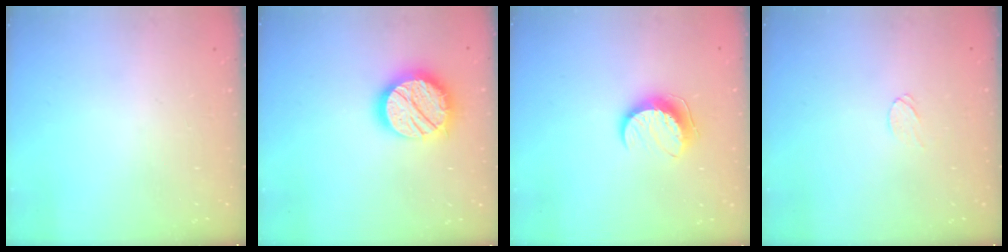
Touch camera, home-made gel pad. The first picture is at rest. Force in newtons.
{"total": 17.9, "press": 17.9, "slide": 1.1}
{"total": 9.5, "press": 9.5, "slide": 0.7}
{"total": 3.6, "press": 3.6, "slide": 0.3}